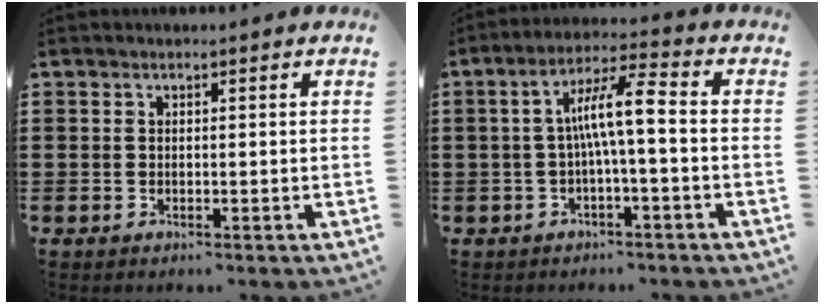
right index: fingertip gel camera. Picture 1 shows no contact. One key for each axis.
{"total": 7.9, "fx": -0.3, "fy": 1.3, "fz": 7.8, "tx": -0.143, "ty": 0.013, "tz": -0.012}